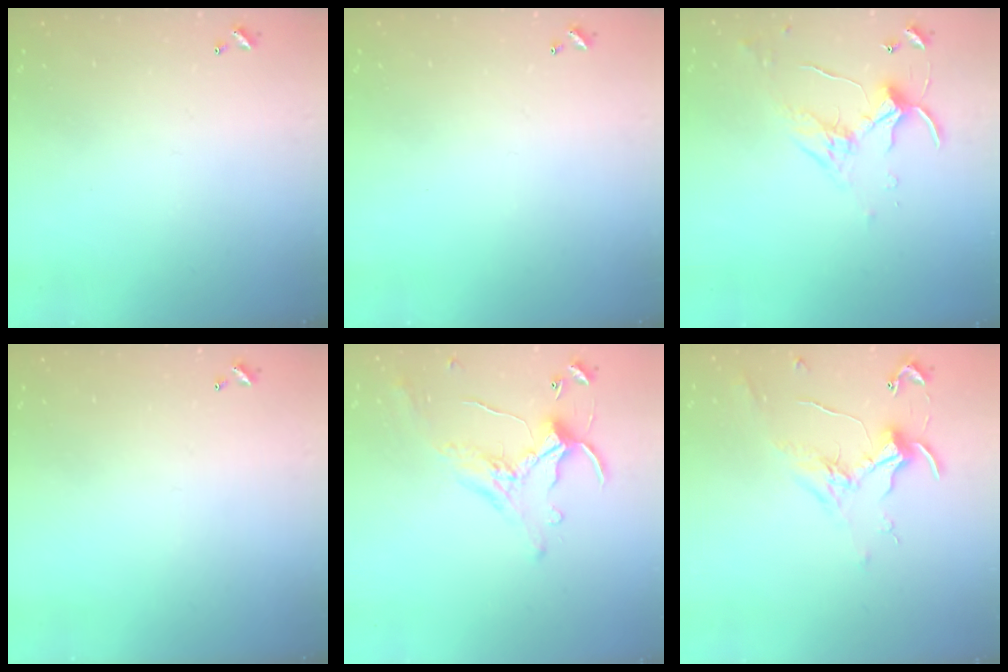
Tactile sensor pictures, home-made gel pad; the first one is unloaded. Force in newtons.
{"total": 0.0}
{"total": 4.6, "press": 4.5, "slide": 0.7}
{"total": 0.0}
{"total": 1.1, "press": 0.3, "slide": 1.0}
{"total": 0.7, "press": 0.3, "slide": 0.7}